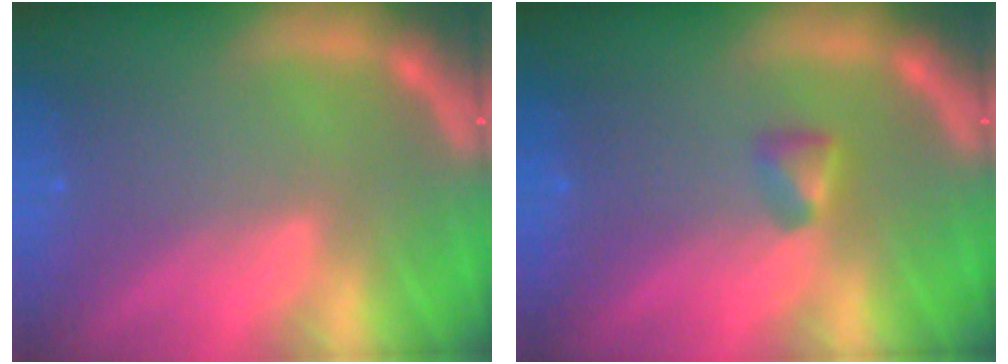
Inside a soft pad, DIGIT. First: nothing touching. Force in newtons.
{"total": 1.4}